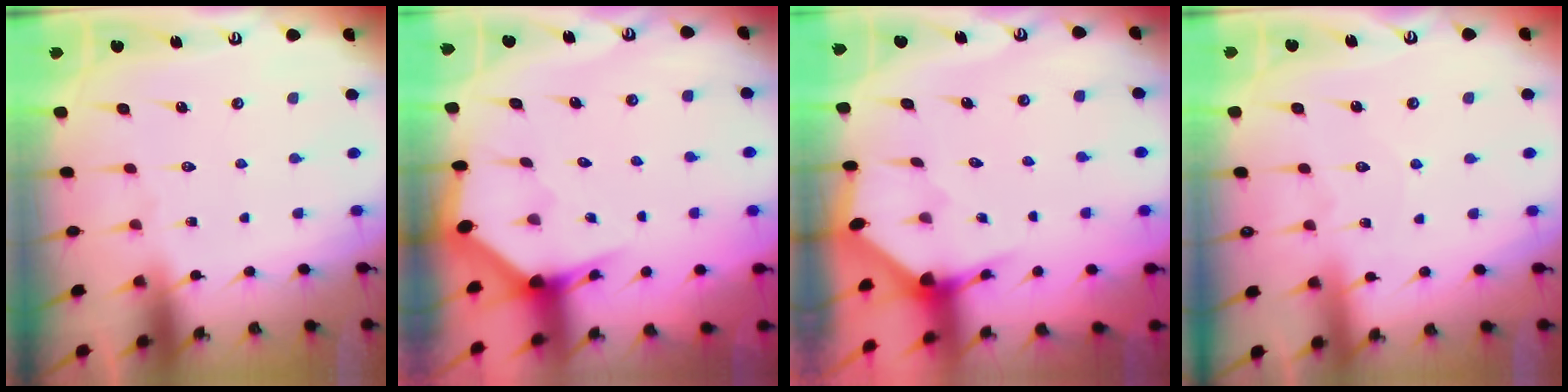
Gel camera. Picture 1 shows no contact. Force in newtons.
{"total": 3.2, "press": 3.1, "slide": 0.4}
{"total": 2.9, "press": 2.9, "slide": 0.3}
{"total": 3.7, "press": 3.7, "slide": 0.2}